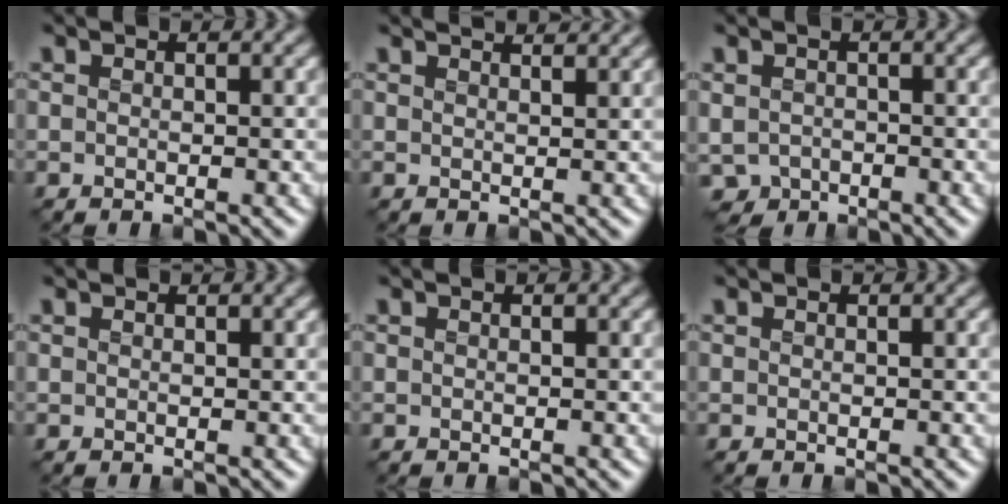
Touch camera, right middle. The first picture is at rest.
{"total": 3.5, "force": [3.0, 1.0, 1.5], "torque": [-0.009, 0.019, 0.014]}
{"total": 2.3, "force": [-1.1, 1.8, 1.0], "torque": [-0.022, -0.009, -0.024]}
{"total": 0.7, "force": [0.6, 0.3, 0.0], "torque": [-0.005, -0.002, 0.010]}
{"total": 0.0}
{"total": 0.0}